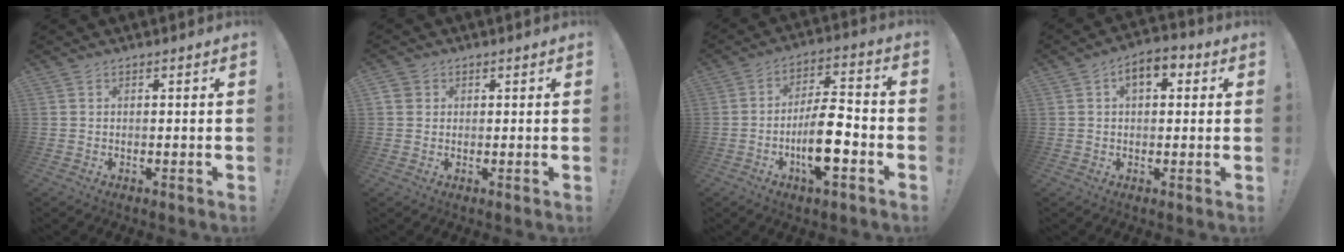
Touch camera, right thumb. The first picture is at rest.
{"total": 2.4, "force": [0.9, 2.1, 0.5], "torque": [-0.013, 0.002, 0.018]}
{"total": 13.4, "force": [-4.7, 4.4, 11.7], "torque": [-0.214, 0.015, -0.083]}
{"total": 6.5, "force": [2.0, 3.8, 4.9], "torque": [-0.063, 0.001, 0.031]}